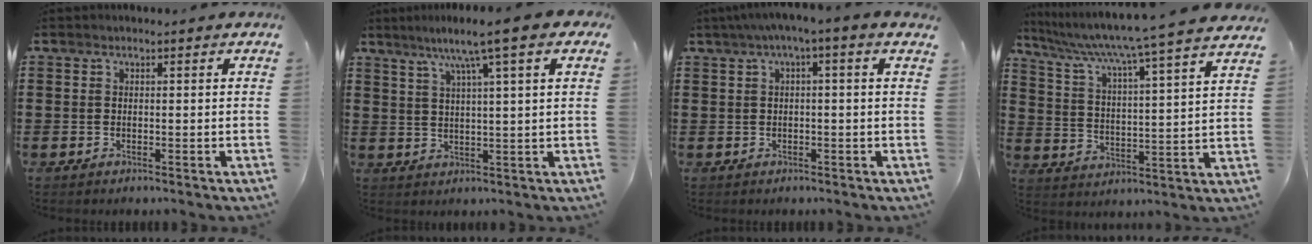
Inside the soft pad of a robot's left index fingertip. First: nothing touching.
{"total": 7.1, "force": [4.2, -0.1, 5.8], "torque": [-0.127, -0.005, 0.067]}
{"total": 2.0, "force": [-0.3, -0.3, 1.9], "torque": [-0.033, -0.002, -0.008]}
{"total": 6.8, "force": [5.9, -1.5, 3.1], "torque": [-0.087, -0.056, 0.089]}